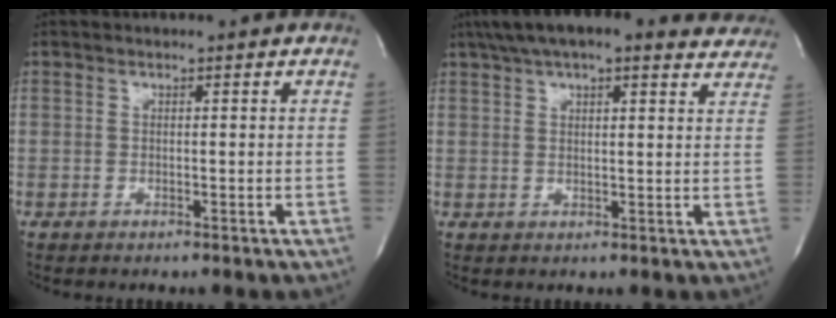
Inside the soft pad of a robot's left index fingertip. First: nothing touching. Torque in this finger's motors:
{"motor_torque": [1.22, -0.92, 0.52, 0.14]}